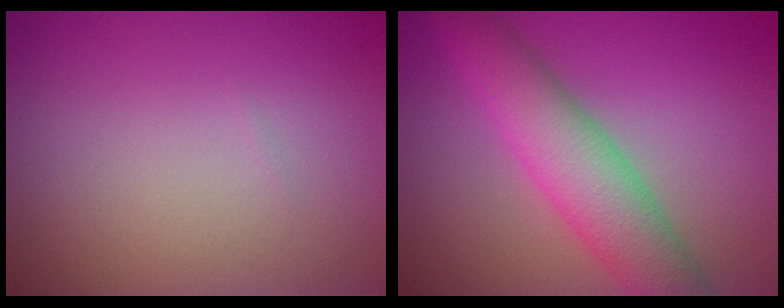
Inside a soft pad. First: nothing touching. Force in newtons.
{"total": 6.1, "press": 6.1, "slide": 0.1}